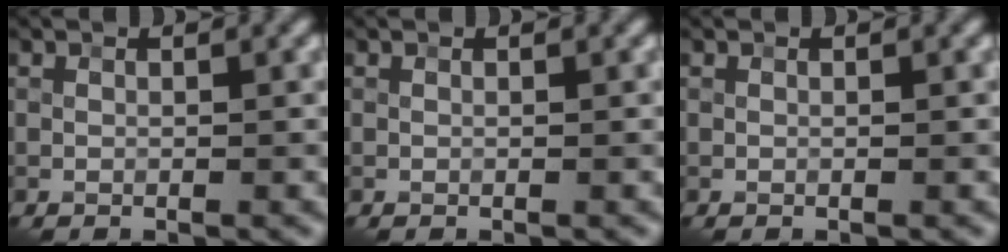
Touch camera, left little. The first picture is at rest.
{"total": 0.0}
{"total": 0.0}